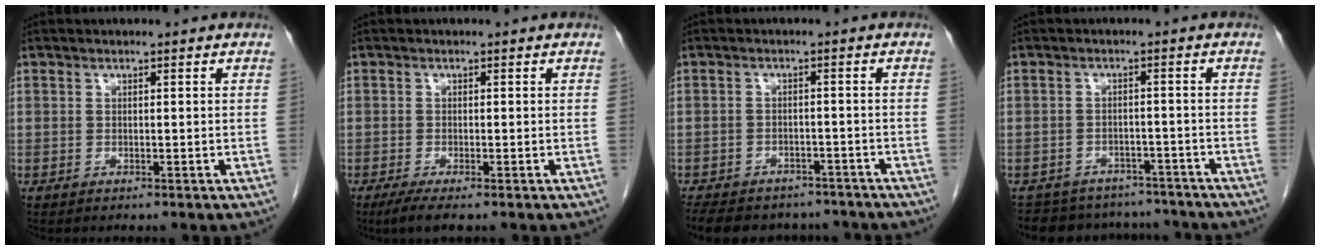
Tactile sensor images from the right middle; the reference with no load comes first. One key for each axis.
{"total": 2.8, "fx": -1.9, "fy": 0.3, "fz": 2.0, "tx": -0.040, "ty": -0.009, "tz": -0.036}
{"total": 14.7, "fx": -12.3, "fy": 6.3, "fz": 4.8, "tx": -0.108, "ty": 0.002, "tz": -0.153}
{"total": 10.7, "fx": -9.7, "fy": 4.3, "fz": 1.2, "tx": -0.013, "ty": 0.020, "tz": -0.118}